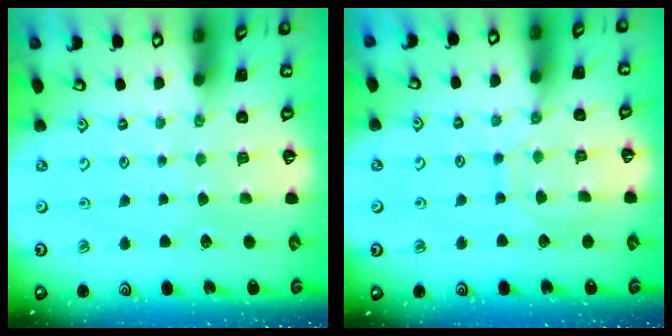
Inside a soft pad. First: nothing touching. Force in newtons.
{"total": 9.0, "press": 9.0, "slide": 0.6}